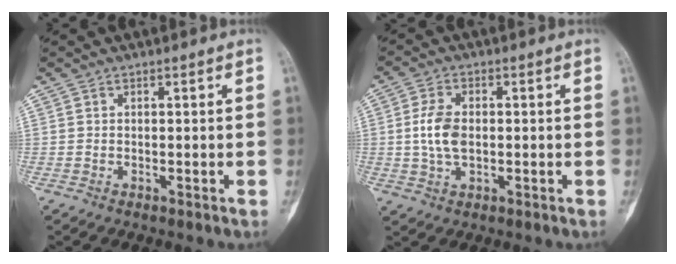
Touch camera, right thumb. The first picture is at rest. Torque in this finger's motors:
{"motor_torque": [1.17, 0.93, 0.36, -0.49, 0.20]}